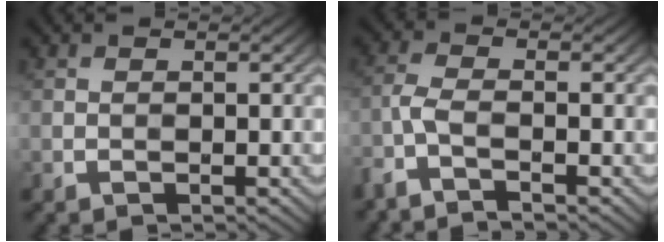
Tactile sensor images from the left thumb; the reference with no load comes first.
{"total": 3.2, "force": [-2.4, 0.5, 2.1], "torque": [-0.056, -0.008, -0.064]}